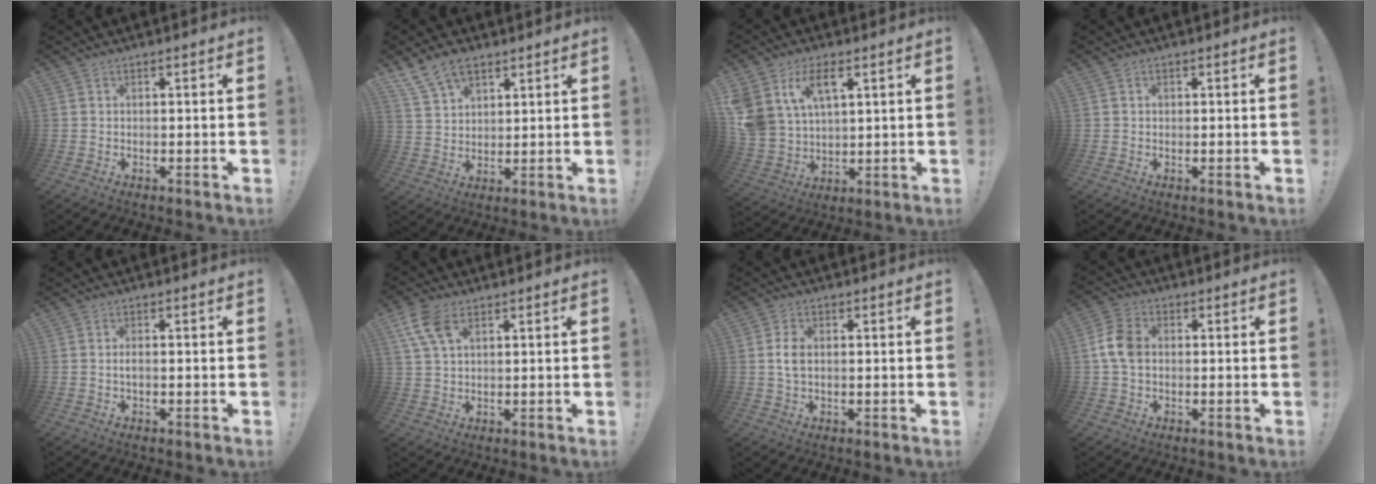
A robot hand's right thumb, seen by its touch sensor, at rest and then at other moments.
{"total": 9.4, "force": [6.7, 5.3, 3.9], "torque": [-0.078, -0.029, 0.133]}
{"total": 11.5, "force": [6.0, 7.2, 6.5], "torque": [-0.138, -0.026, 0.118]}
{"total": 0.7, "force": [0.0, 0.7, 0.2], "torque": [-0.004, 0.002, 0.001]}
{"total": 1.5, "force": [-0.4, 0.4, 1.4], "torque": [-0.028, 0.004, -0.006]}
{"total": 8.8, "force": [4.2, 5.0, 5.8], "torque": [-0.107, -0.007, 0.081]}
{"total": 4.4, "force": [0.3, 2.6, 3.6], "torque": [-0.075, 0.001, 0.002]}
{"total": 8.1, "force": [0.2, 5.7, 5.8], "torque": [-0.121, 0.009, 0.007]}